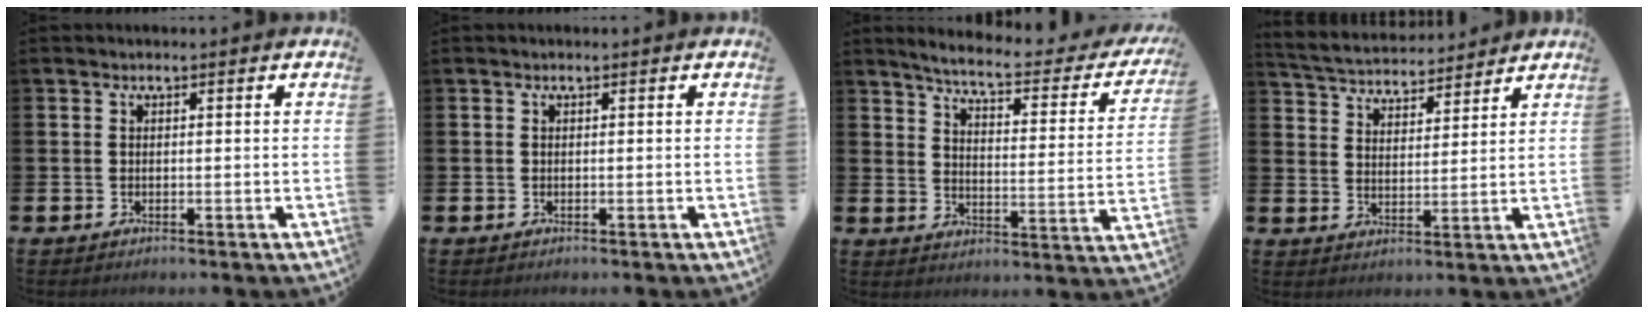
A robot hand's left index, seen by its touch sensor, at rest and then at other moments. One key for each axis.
{"total": 0.0}
{"total": 5.7, "fx": 5.0, "fy": 0.6, "fz": 2.6, "tx": -0.070, "ty": -0.040, "tz": 0.076}
{"total": 4.7, "fx": 4.6, "fy": 1.0, "fz": 0.0, "tx": -0.025, "ty": -0.033, "tz": 0.080}